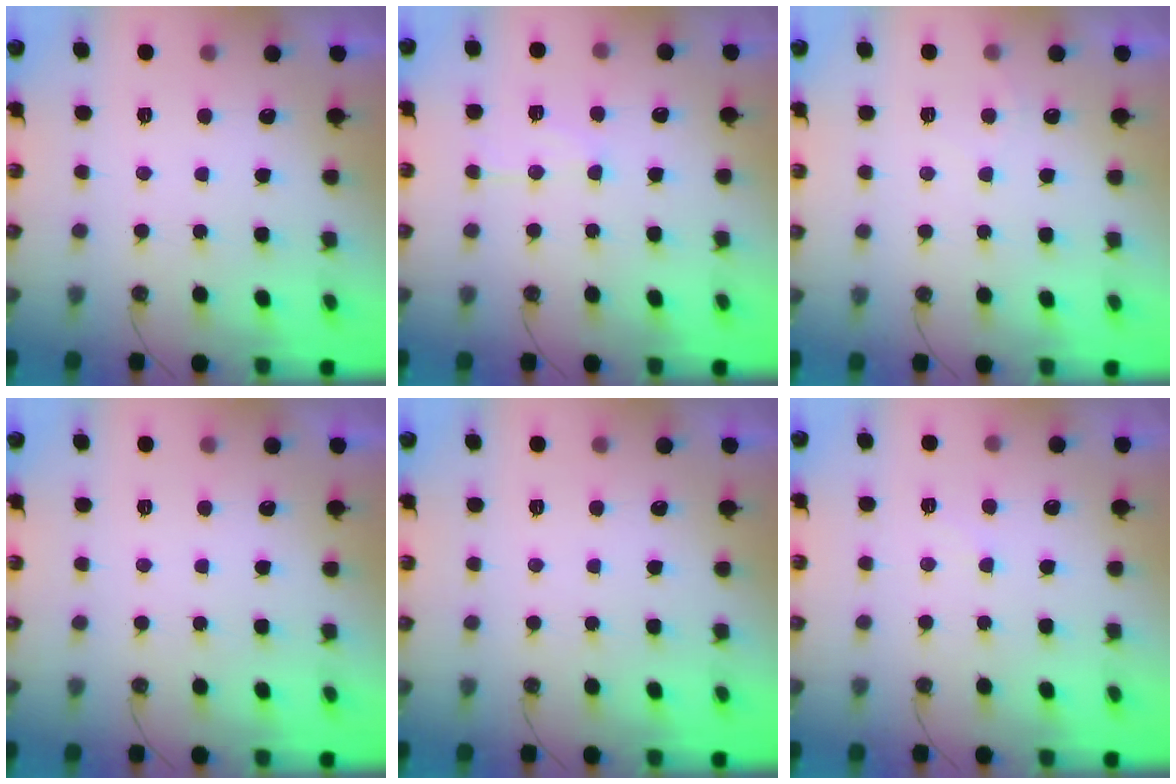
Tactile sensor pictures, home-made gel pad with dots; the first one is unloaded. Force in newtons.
{"total": 8.6, "press": 8.6, "slide": 0.8}
{"total": 4.5, "press": 4.5, "slide": 0.6}
{"total": 0.0}
{"total": 0.0}
{"total": 6.7, "press": 6.6, "slide": 0.9}